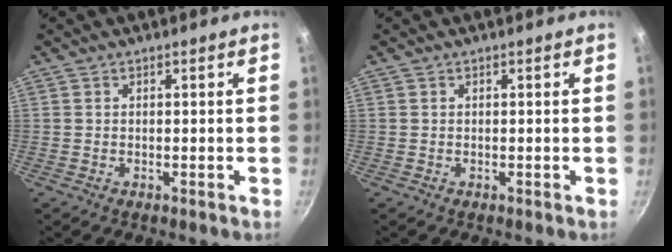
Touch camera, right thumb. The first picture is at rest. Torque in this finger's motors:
{"motor_torque": [-0.47, 0.45, -0.22, 0.27, 0.00]}